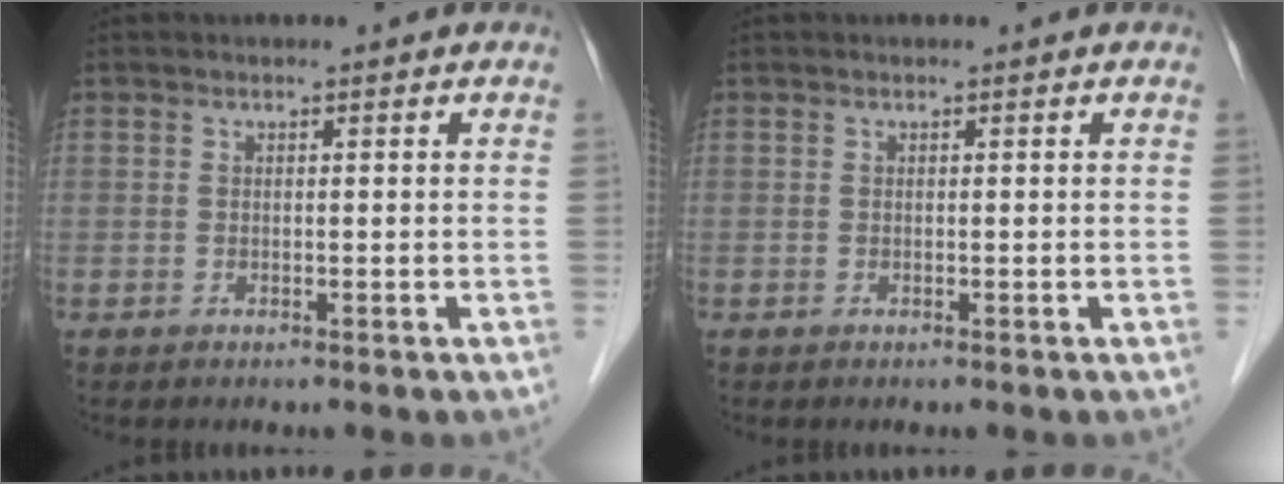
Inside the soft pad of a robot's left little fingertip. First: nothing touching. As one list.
[{"total": 0.0}]